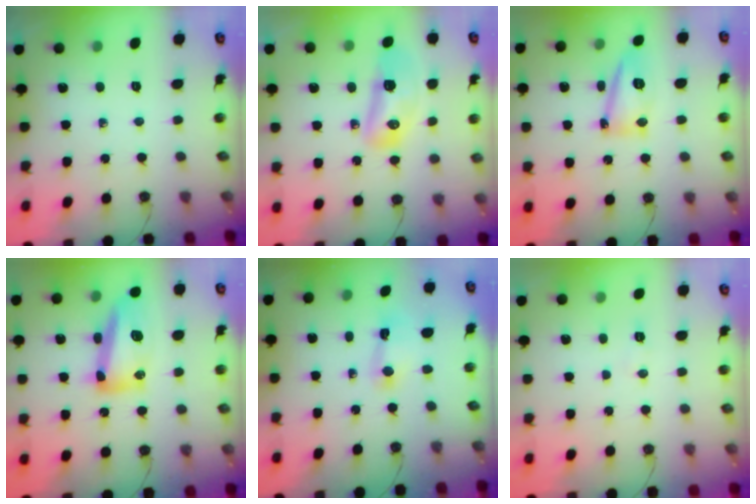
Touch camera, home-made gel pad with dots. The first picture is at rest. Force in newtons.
{"total": 20.6, "press": 14.9, "slide": 14.3}
{"total": 12.5, "press": 12.4, "slide": 1.1}
{"total": 14.3, "press": 14.2, "slide": 1.3}
{"total": 2.7, "press": 2.7, "slide": 0.3}
{"total": 5.9, "press": 4.2, "slide": 4.1}